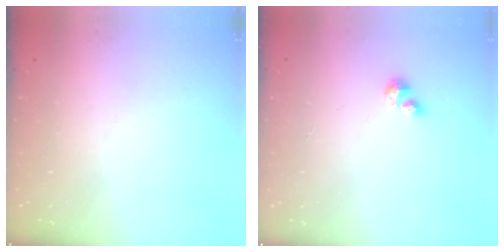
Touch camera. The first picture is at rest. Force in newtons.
{"total": 2.1, "press": 2.1, "slide": 0.2}